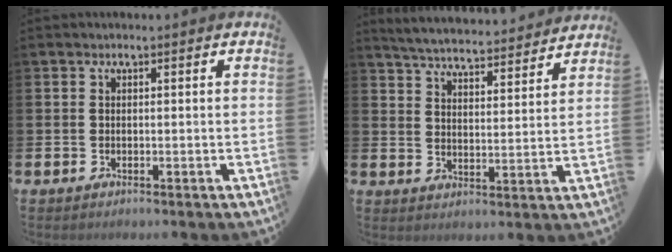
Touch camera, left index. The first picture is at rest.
{"total": 5.6, "force": [5.5, 0.3, 0.7], "torque": [-0.040, -0.043, 0.096]}